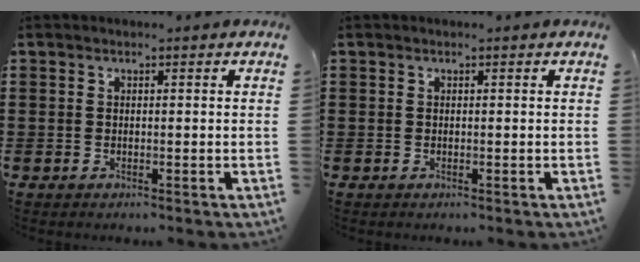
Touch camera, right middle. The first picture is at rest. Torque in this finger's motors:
{"motor_torque": [-0.21, -0.17, -0.02, 0.01]}